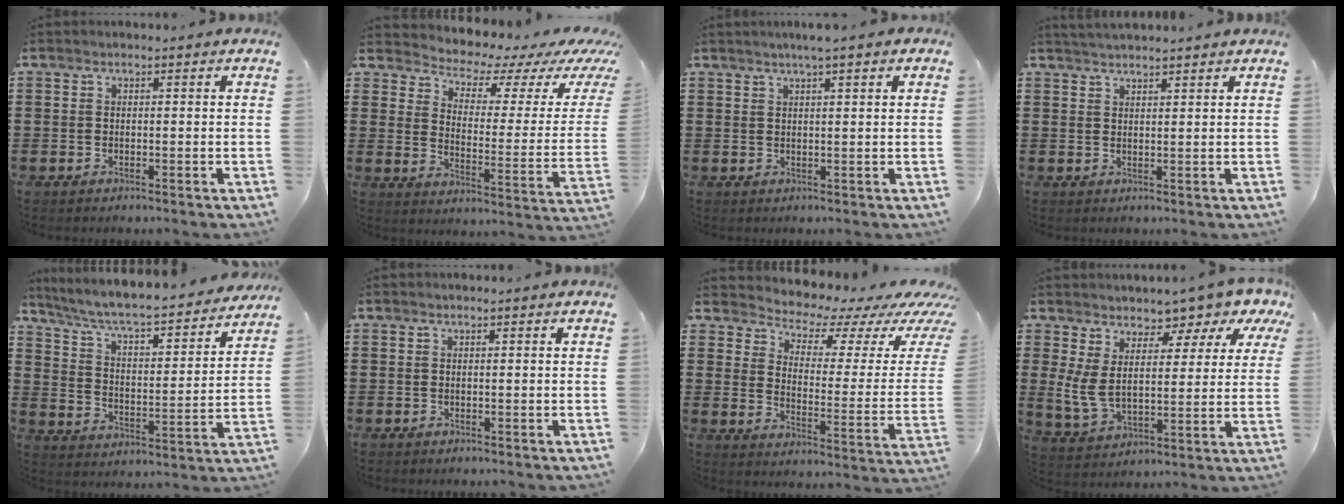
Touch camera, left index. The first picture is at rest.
{"total": 4.2, "force": [3.9, 1.2, 1.3], "torque": [-0.043, -0.038, 0.059]}
{"total": 2.4, "force": [1.7, -0.2, 1.7], "torque": [-0.035, 0.003, 0.030]}
{"total": 1.9, "force": [1.9, 0.0, 0.2], "torque": [-0.007, 0.000, 0.038]}
{"total": 6.0, "force": [5.4, 0.5, 2.7], "torque": [-0.076, -0.041, 0.085]}
{"total": 0.0}
{"total": 4.8, "force": [4.4, 1.3, 1.3], "torque": [-0.038, -0.044, 0.068]}
{"total": 6.8, "force": [4.1, 3.3, 4.3], "torque": [-0.101, -0.026, 0.067]}